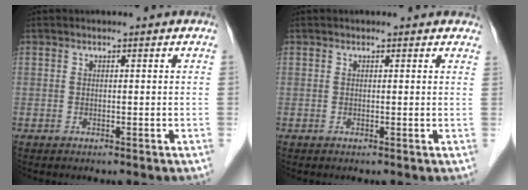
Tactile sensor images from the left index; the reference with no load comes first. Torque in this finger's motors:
{"motor_torque": [0.09, -0.24, -0.01, -0.01]}